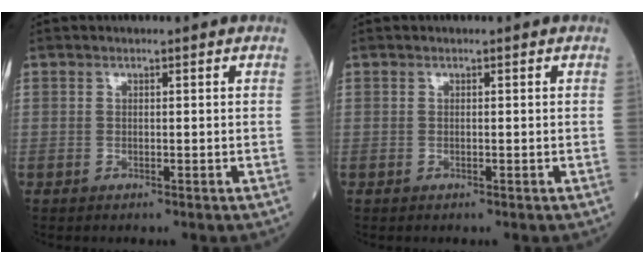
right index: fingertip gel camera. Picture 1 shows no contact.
{"total": 0.0}